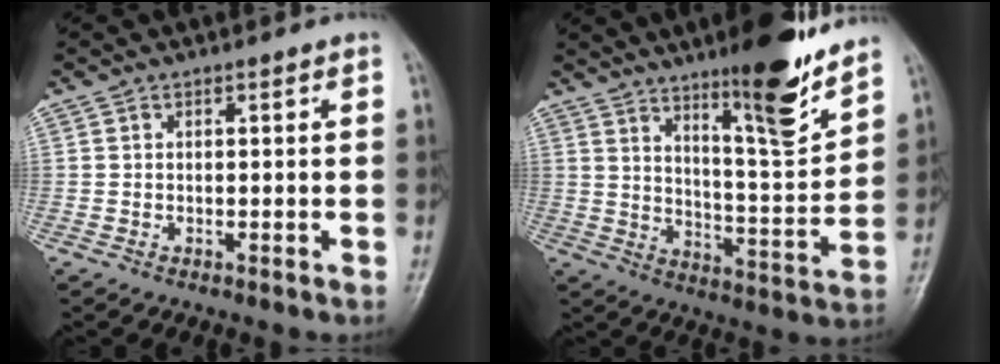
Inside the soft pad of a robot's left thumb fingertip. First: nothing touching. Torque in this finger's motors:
{"motor_torque": [2.58, 0.91, 1.36, -1.41, 0.32]}